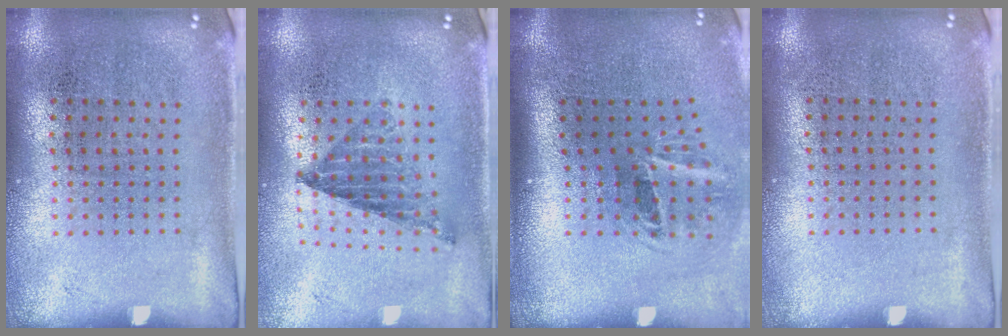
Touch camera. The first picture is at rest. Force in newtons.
{"total": 0.8, "press": 0.8, "slide": 0.2}
{"total": 2.0, "press": 1.2, "slide": 1.6}
{"total": 0.0}